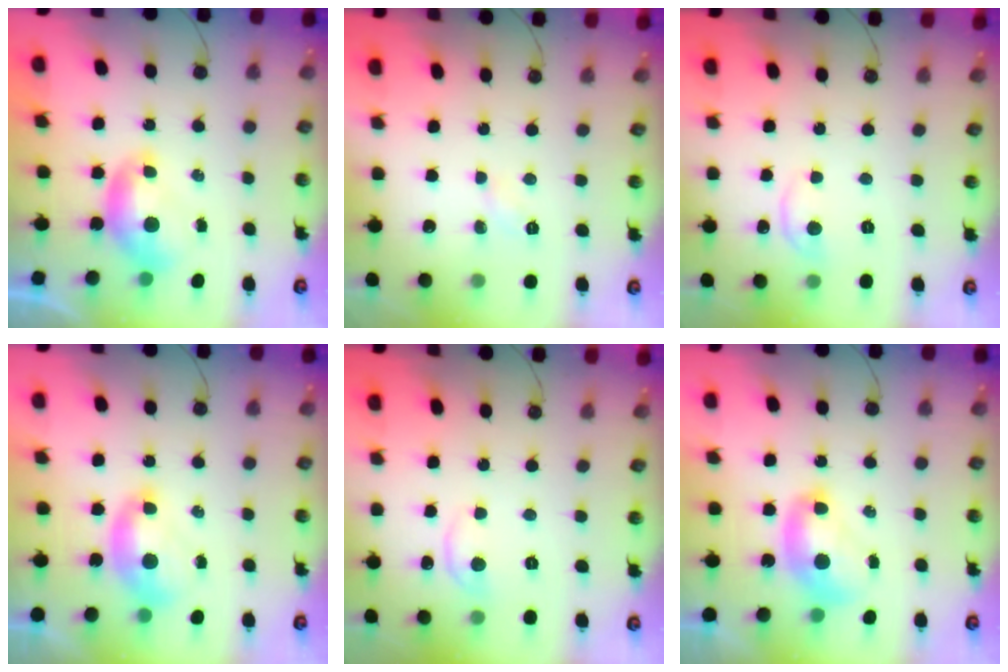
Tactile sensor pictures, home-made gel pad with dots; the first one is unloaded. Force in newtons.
{"total": 2.4, "press": 2.3, "slide": 0.4}
{"total": 1.4, "press": 1.3, "slide": 0.5}
{"total": 1.5, "press": 1.4, "slide": 0.6}
{"total": 1.4, "press": 1.3, "slide": 0.5}
{"total": 2.7, "press": 2.6, "slide": 0.6}